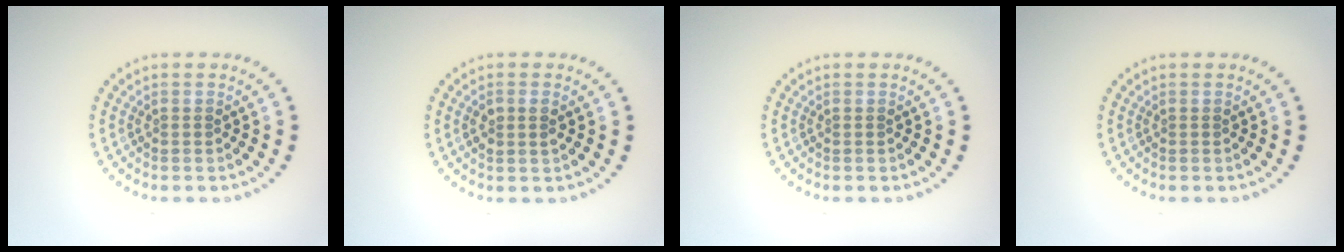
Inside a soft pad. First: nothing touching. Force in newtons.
{"total": 1.4, "press": 1.4, "slide": 0.5}
{"total": 0.0}
{"total": 0.0}